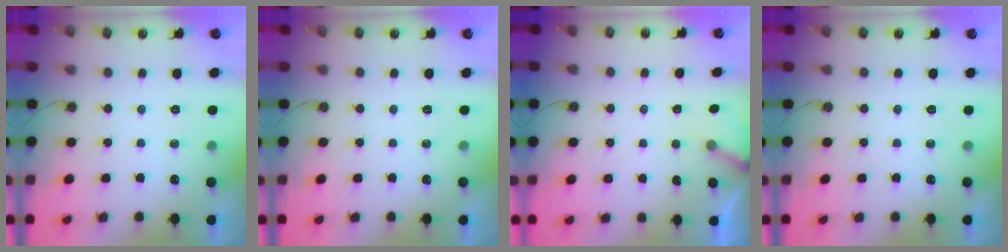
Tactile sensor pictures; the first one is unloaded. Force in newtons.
{"total": 0.0}
{"total": 2.7, "press": 2.7, "slide": 0.2}
{"total": 0.0}